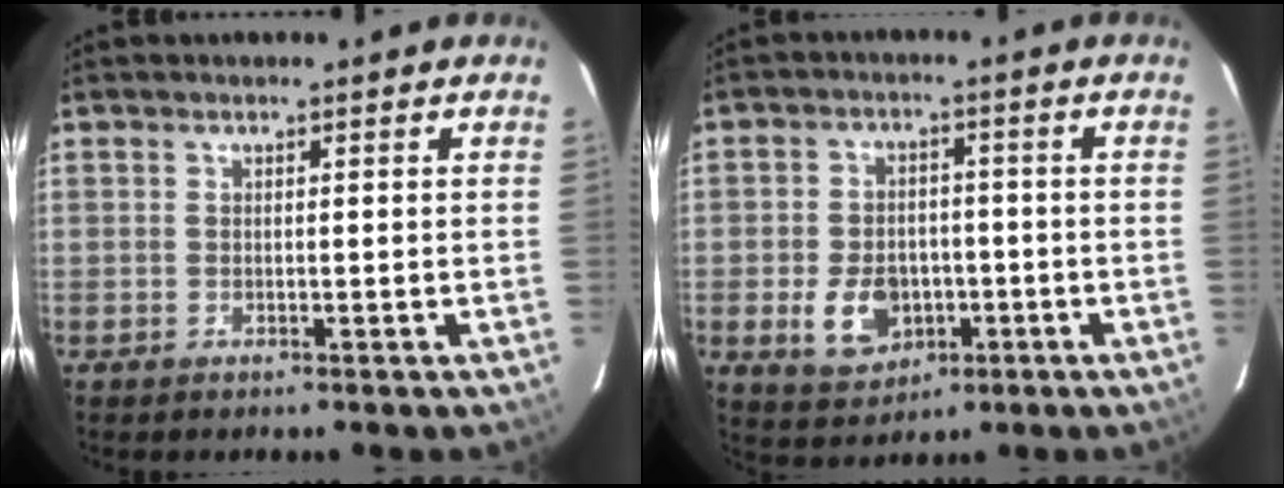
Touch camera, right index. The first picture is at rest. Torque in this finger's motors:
{"motor_torque": [0.15, -0.01, 0.09, 0.02]}